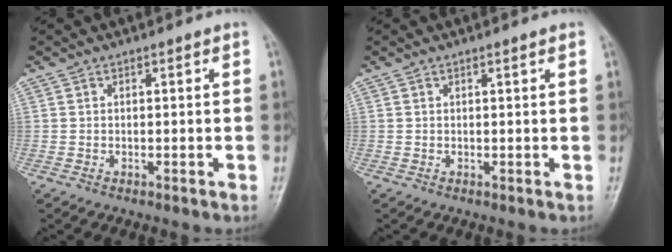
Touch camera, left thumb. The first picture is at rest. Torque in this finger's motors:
{"motor_torque": [-0.43, 0.06, -0.27, 0.10, 0.03]}